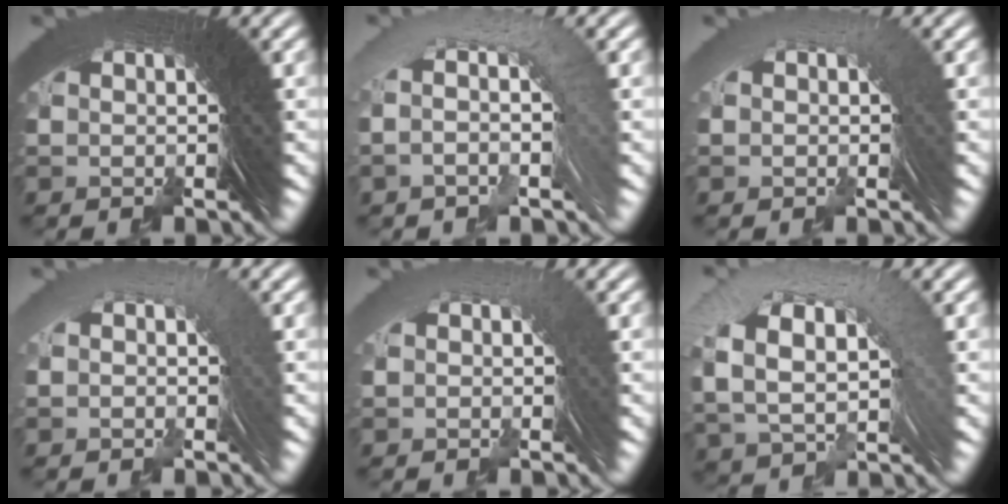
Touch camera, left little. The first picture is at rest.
{"total": 3.5, "force": [-0.1, 1.2, 3.2], "torque": [-0.049, 0.022, -0.009]}
{"total": 1.0, "force": [-0.1, 0.1, 1.0], "torque": [0.006, 0.020, -0.010]}
{"total": 1.3, "force": [-0.3, 0.3, 1.3], "torque": [0.003, 0.021, -0.015]}
{"total": 1.1, "force": [-0.4, 0.1, 1.0], "torque": [0.010, 0.018, -0.016]}
{"total": 7.2, "force": [1.3, 4.5, 5.4], "torque": [-0.092, 0.020, 0.021]}